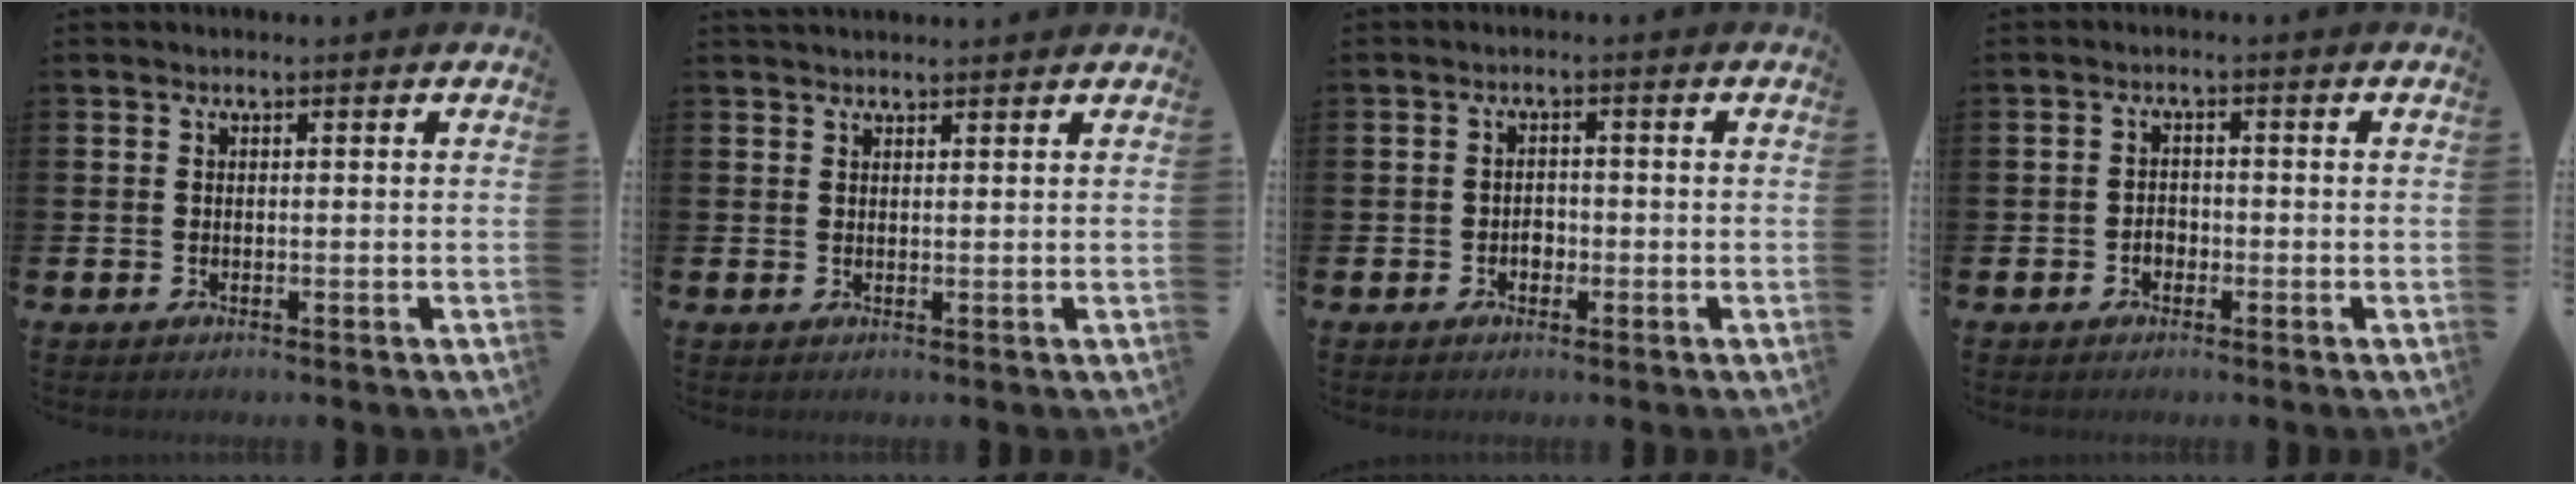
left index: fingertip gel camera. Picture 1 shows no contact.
{"total": 1.2, "force": [1.2, 0.2, 0.1], "torque": [0.006, -0.004, 0.019]}
{"total": 1.6, "force": [-0.6, 1.3, 0.7], "torque": [-0.012, 0.001, -0.014]}
{"total": 1.7, "force": [-0.7, 1.4, 0.6], "torque": [-0.011, 0.001, -0.016]}